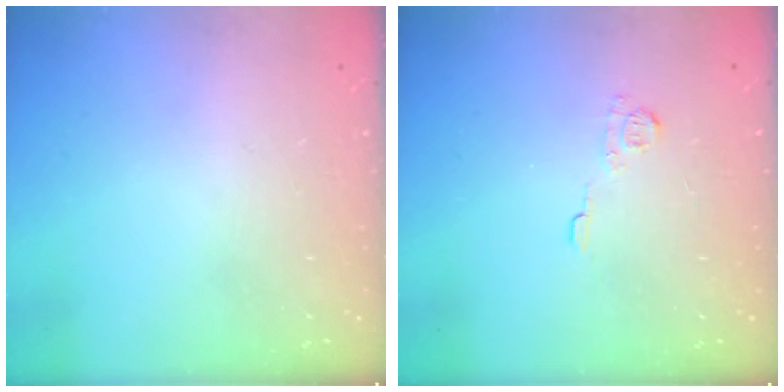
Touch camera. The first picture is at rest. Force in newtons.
{"total": 5.5, "press": 5.5, "slide": 0.6}